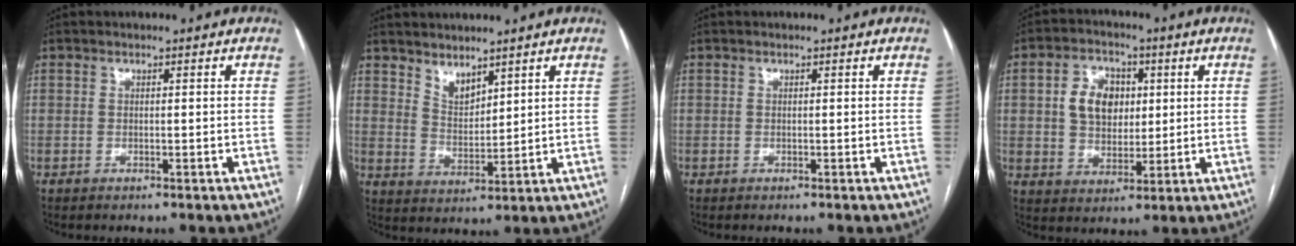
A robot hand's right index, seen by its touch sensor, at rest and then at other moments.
{"total": 4.4, "force": [3.6, 1.8, 1.8], "torque": [-0.035, -0.004, 0.079]}
{"total": 0.0}
{"total": 8.5, "force": [1.9, 6.2, 5.5], "torque": [-0.109, 0.020, 0.039]}